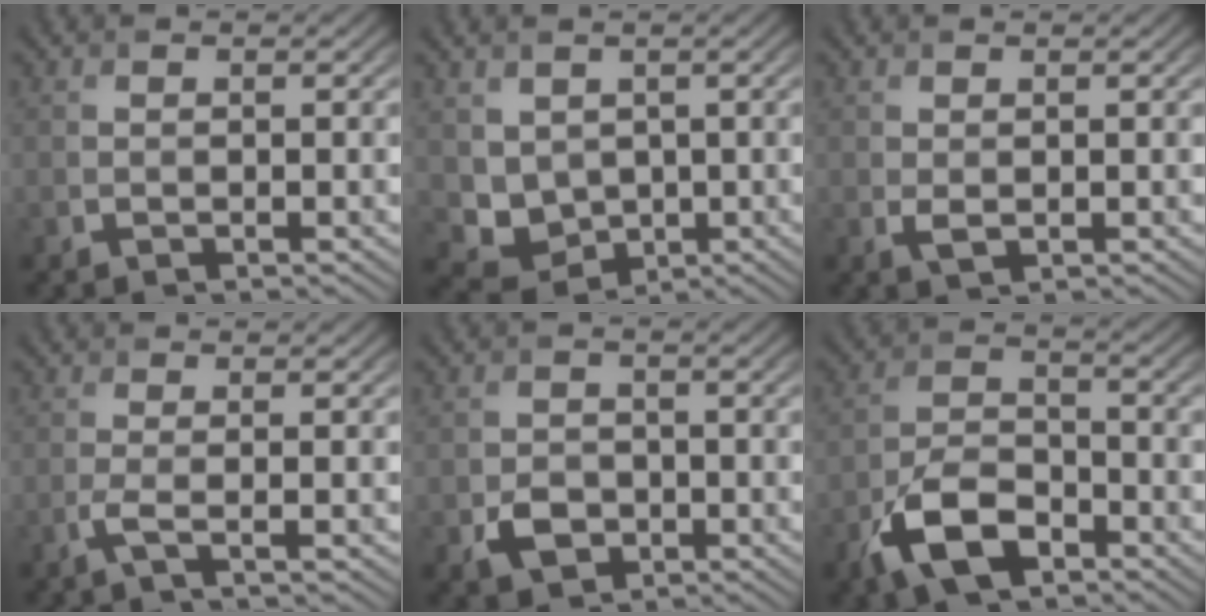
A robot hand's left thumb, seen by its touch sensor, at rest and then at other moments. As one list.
[{"total": 4.7, "force": [1.2, 4.0, 2.2], "torque": [-0.066, -0.016, 0.027]}, {"total": 1.1, "force": [0.1, 0.7, 0.9], "torque": [-0.022, -0.004, 0.006]}, {"total": 1.8, "force": [-0.5, 0.2, 1.7], "torque": [-0.038, 0.002, -0.021]}, {"total": 3.2, "force": [-1.3, 2.5, 1.5], "torque": [-0.026, -0.006, -0.025]}, {"total": 7.9, "force": [-4.6, 4.0, 5.1], "torque": [-0.103, -0.001, -0.102]}]